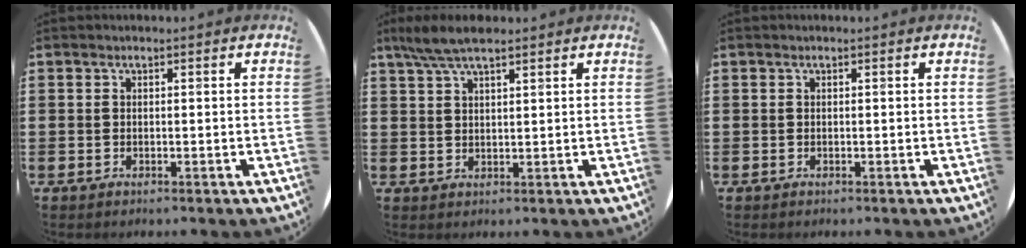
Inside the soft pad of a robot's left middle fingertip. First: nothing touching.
{"total": 4.9, "force": [3.9, 1.0, 2.9], "torque": [-0.065, 0.001, 0.070]}
{"total": 0.0}